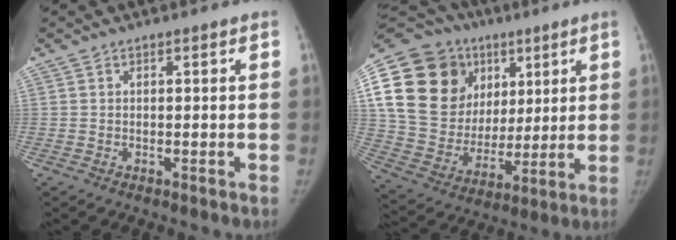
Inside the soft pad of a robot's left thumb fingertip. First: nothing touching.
{"total": 28.8, "force": [10.0, 21.6, 16.1], "torque": [-0.294, 0.035, 0.193]}